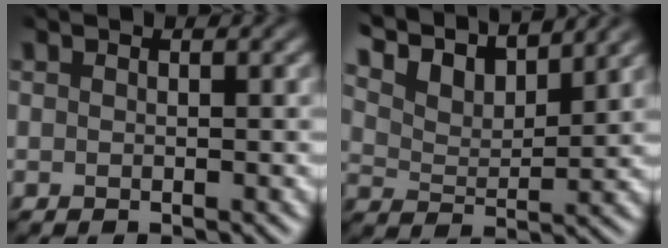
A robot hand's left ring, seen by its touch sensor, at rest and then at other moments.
{"total": 8.9, "force": [7.8, 2.3, 3.6], "torque": [-0.088, 0.012, 0.131]}